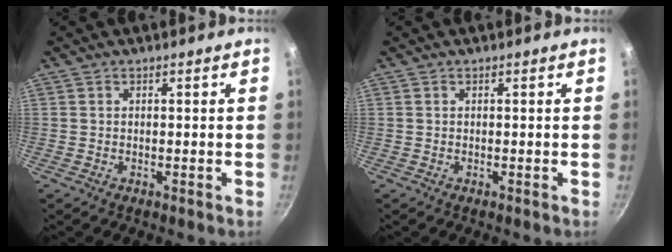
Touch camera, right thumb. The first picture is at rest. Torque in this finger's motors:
{"motor_torque": [0.00, 0.00, 0.00, 0.00, 0.00]}